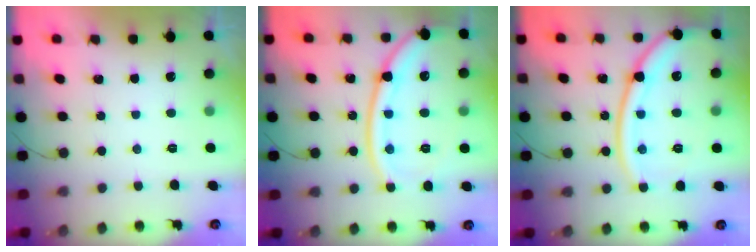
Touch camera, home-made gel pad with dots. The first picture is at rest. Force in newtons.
{"total": 17.6, "press": 17.5, "slide": 2.0}
{"total": 17.1, "press": 17.1, "slide": 1.3}